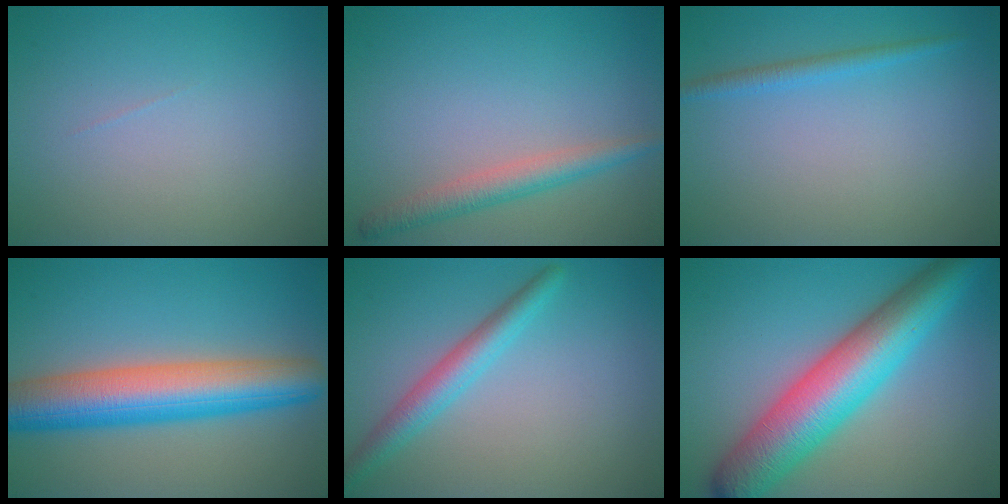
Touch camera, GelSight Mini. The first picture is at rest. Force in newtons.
{"total": 2.8, "press": 2.8, "slide": 0.2}
{"total": 1.5, "press": 1.5, "slide": 0.1}
{"total": 9.2, "press": 9.2, "slide": 0.3}
{"total": 3.1, "press": 3.1, "slide": 0.1}
{"total": 10.2, "press": 10.2, "slide": 0.2}